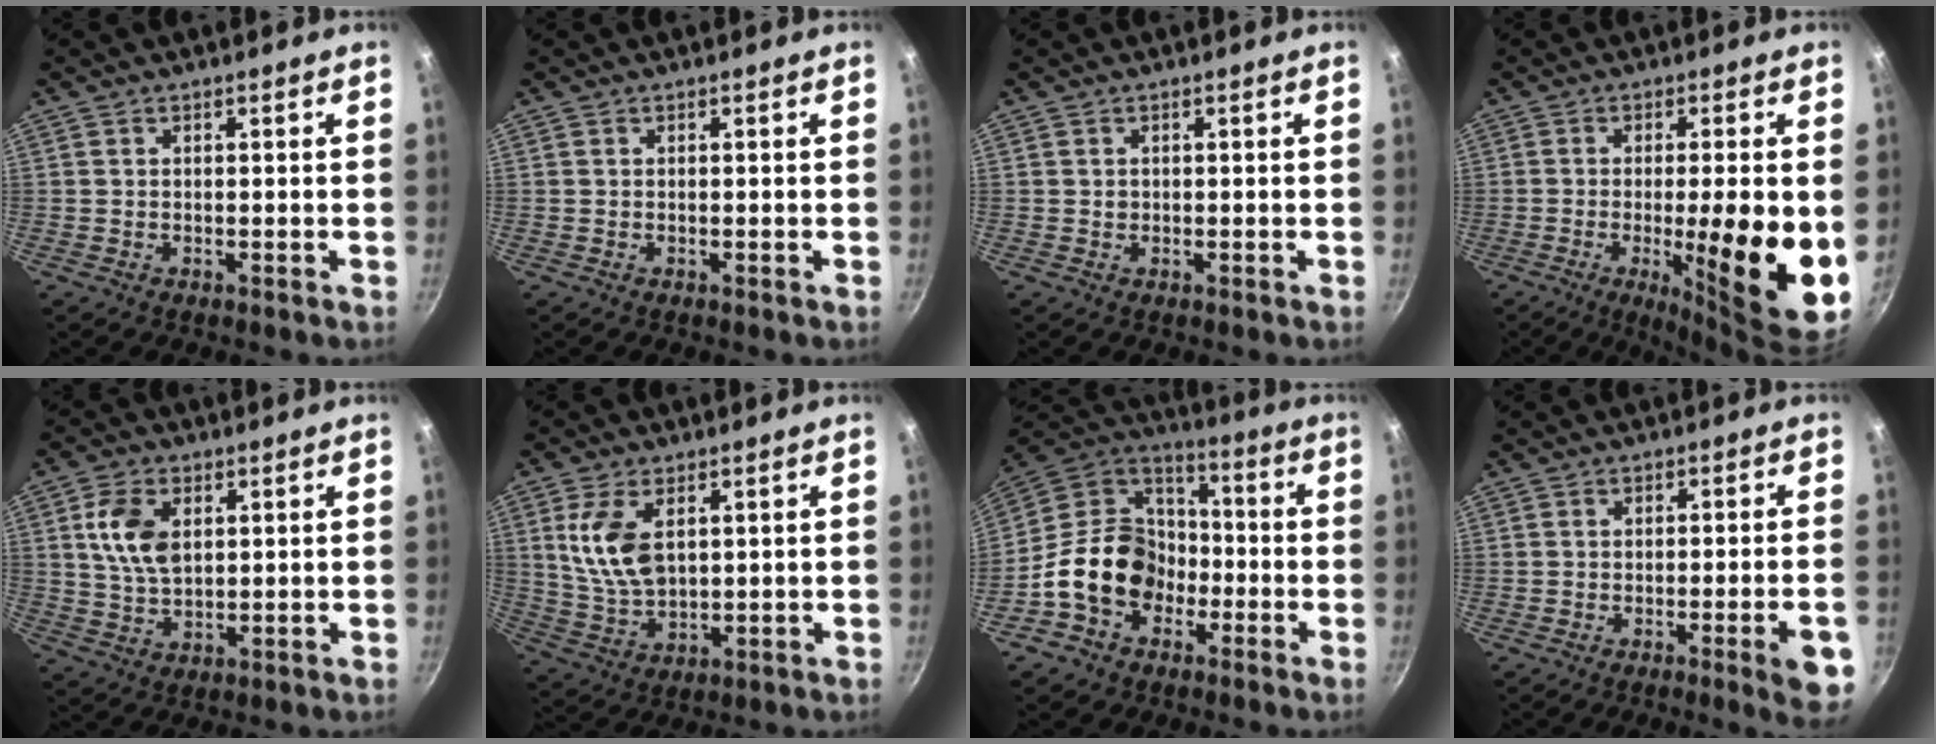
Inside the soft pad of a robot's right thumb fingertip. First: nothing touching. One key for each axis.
{"total": 0.0}
{"total": 0.6, "fx": 0.1, "fy": 0.6, "fz": 0.2, "tx": 0.000, "ty": 0.002, "tz": 0.001}
{"total": 15.9, "fx": -2.4, "fy": 2.8, "fz": 15.5, "tx": -0.226, "ty": -0.011, "tz": -0.030}
{"total": 8.9, "fx": 2.3, "fy": 5.5, "fz": 6.5, "tx": -0.114, "ty": -0.007, "tz": 0.045}
{"total": 10.4, "fx": 2.8, "fy": 6.0, "fz": 8.0, "tx": -0.152, "ty": -0.021, "tz": 0.064}
{"total": 16.8, "fx": -5.5, "fy": 13.0, "fz": 9.0, "tx": -0.113, "ty": 0.062, "tz": -0.113}
{"total": 7.2, "fx": -2.9, "fy": 1.0, "fz": 6.5, "tx": -0.073, "ty": 0.010, "tz": -0.035}